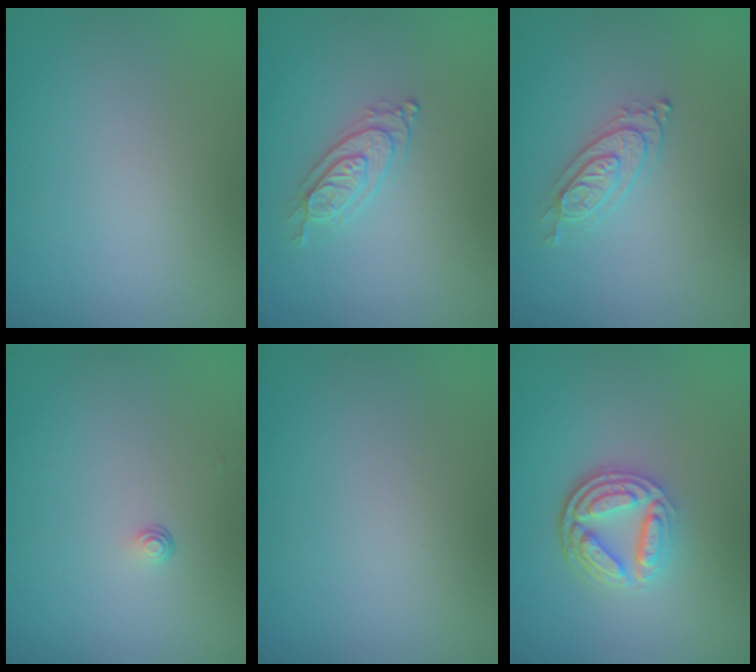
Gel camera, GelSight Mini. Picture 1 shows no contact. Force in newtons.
{"total": 2.2, "press": 2.0, "slide": 0.7}
{"total": 2.2, "press": 2.0, "slide": 0.7}
{"total": 0.6, "press": 0.3, "slide": 0.5}
{"total": 0.0}
{"total": 4.5, "press": 3.3, "slide": 3.0}